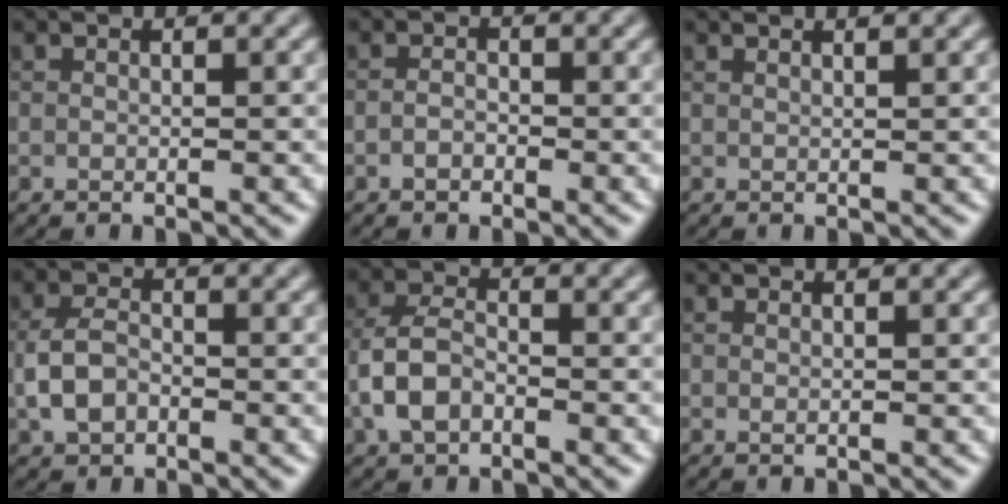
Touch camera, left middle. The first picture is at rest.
{"total": 1.1, "force": [-0.6, 0.8, 0.5], "torque": [-0.012, 0.003, -0.014]}
{"total": 1.9, "force": [1.4, 0.7, 1.0], "torque": [0.001, -0.002, 0.003]}
{"total": 3.0, "force": [-1.0, 2.0, 2.0], "torque": [-0.040, 0.003, -0.024]}
{"total": 3.8, "force": [-1.5, 2.3, 2.6], "torque": [-0.056, 0.006, -0.037]}
{"total": 0.0}